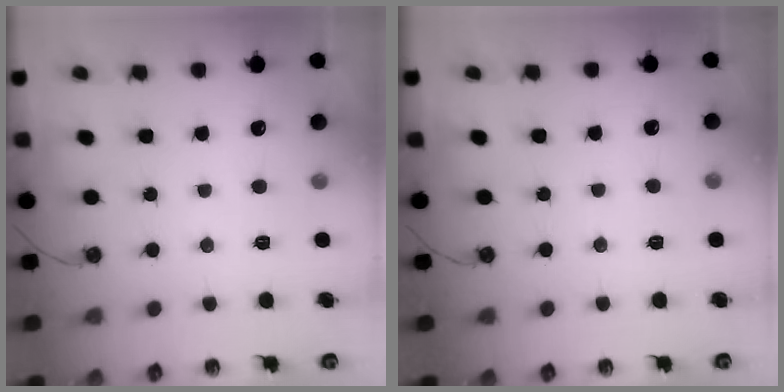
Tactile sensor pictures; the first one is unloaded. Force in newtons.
{"total": 4.0, "press": 4.0, "slide": 0.5}